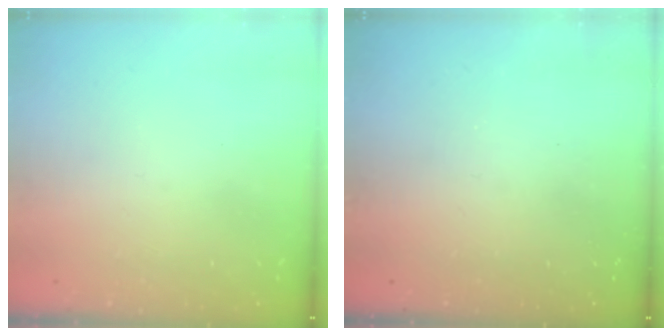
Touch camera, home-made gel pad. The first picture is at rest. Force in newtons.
{"total": 0.0}